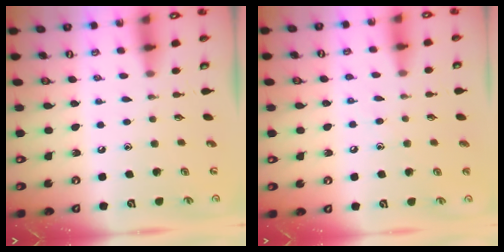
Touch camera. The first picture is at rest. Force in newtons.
{"total": 7.1, "press": 7.1, "slide": 0.8}